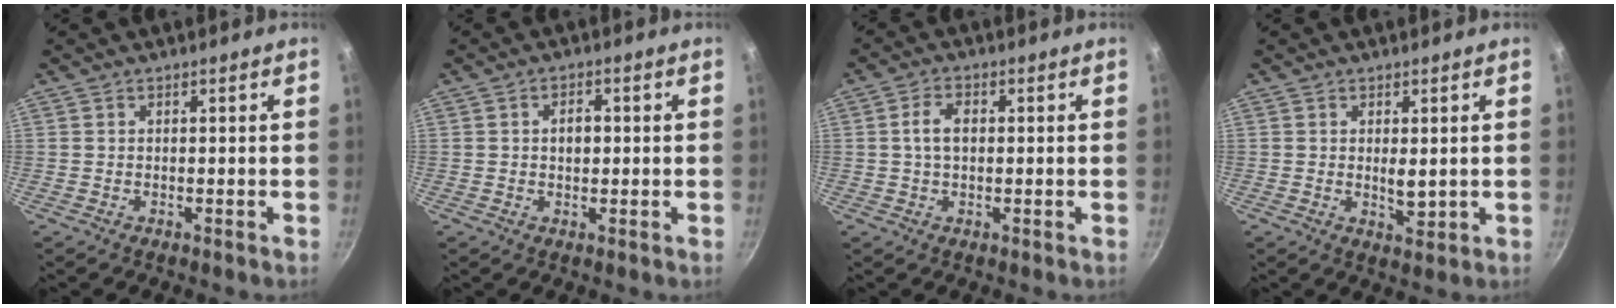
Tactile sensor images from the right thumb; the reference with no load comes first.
{"total": 3.3, "force": [0.3, 2.1, 2.5], "torque": [-0.028, 0.008, 0.003]}
{"total": 4.5, "force": [0.4, 2.7, 3.5], "torque": [-0.062, 0.010, 0.004]}
{"total": 3.0, "force": [0.4, 1.2, 2.8], "torque": [-0.046, -0.009, 0.010]}